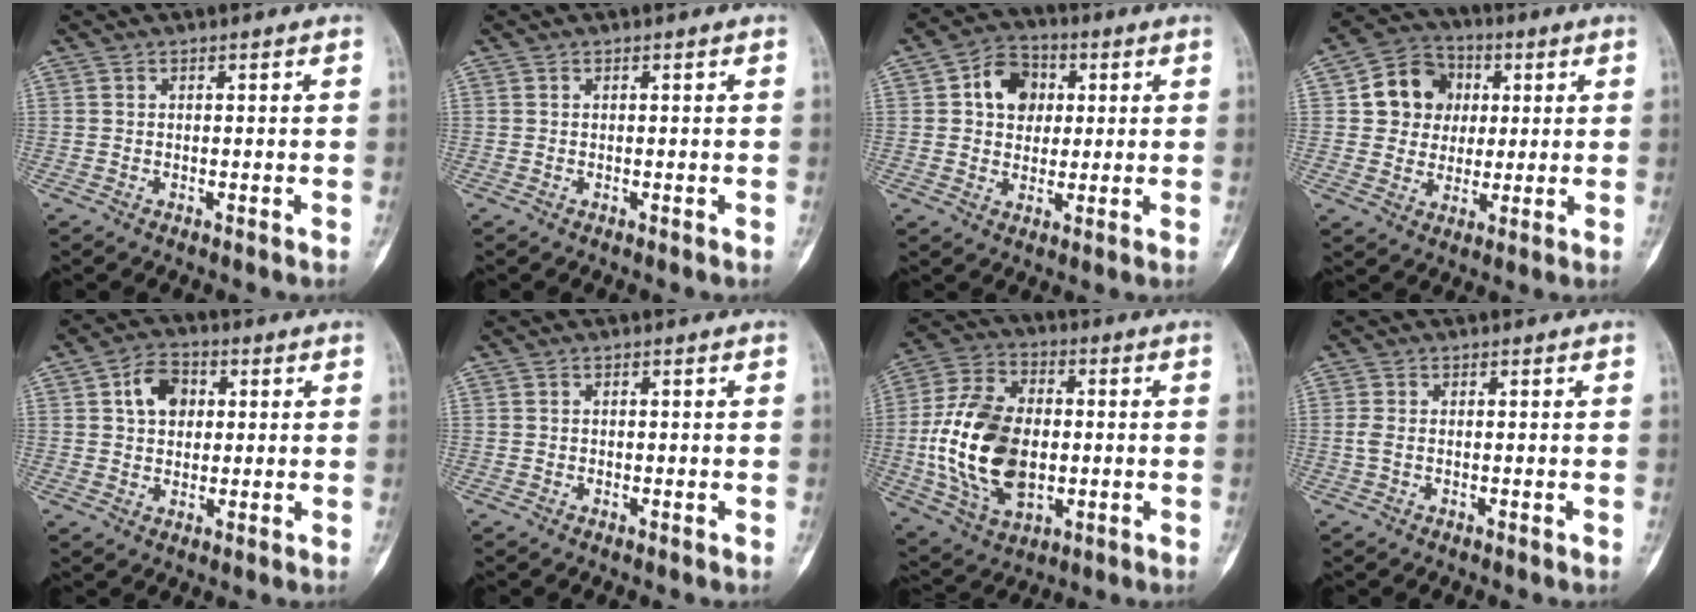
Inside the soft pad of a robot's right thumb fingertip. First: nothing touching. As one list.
[{"total": 0.0}, {"total": 9.2, "force": [2.1, 7.3, 5.1], "torque": [-0.046, 0.006, 0.027]}, {"total": 11.2, "force": [2.4, 10.0, 4.5], "torque": [-0.030, 0.003, 0.035]}, {"total": 7.3, "force": [1.9, 5.3, 4.6], "torque": [-0.055, 0.006, 0.027]}, {"total": 0.0}, {"total": 20.4, "force": [-1.4, 13.0, 15.7], "torque": [-0.287, 0.006, -0.017]}, {"total": 1.4, "force": [-0.1, 0.7, 1.2], "torque": [-0.035, -0.001, -0.001]}]